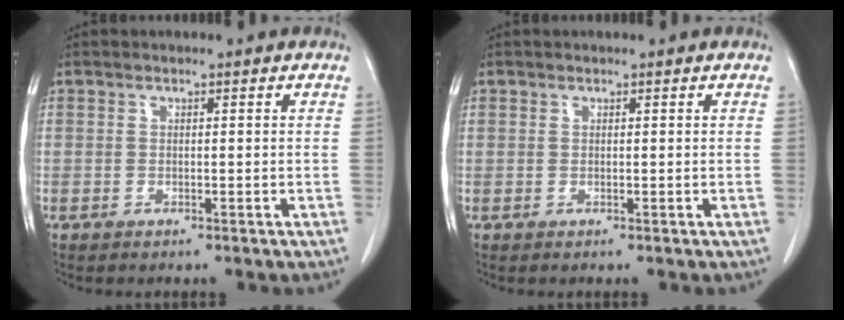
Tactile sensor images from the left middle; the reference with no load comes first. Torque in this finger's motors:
{"motor_torque": [0.16, -0.25, 0.03, -0.09]}